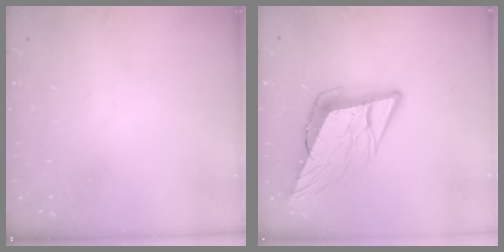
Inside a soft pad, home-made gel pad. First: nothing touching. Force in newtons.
{"total": 13.0, "press": 12.4, "slide": 4.0}